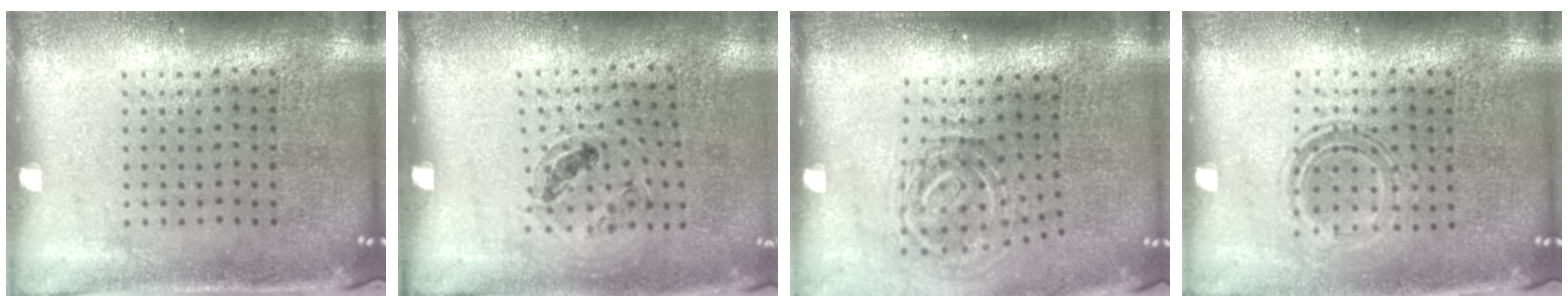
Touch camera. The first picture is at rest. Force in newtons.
{"total": 0.9, "press": 0.8, "slide": 0.4}
{"total": 1.8, "press": 1.2, "slide": 1.3}
{"total": 1.0, "press": 0.9, "slide": 0.4}